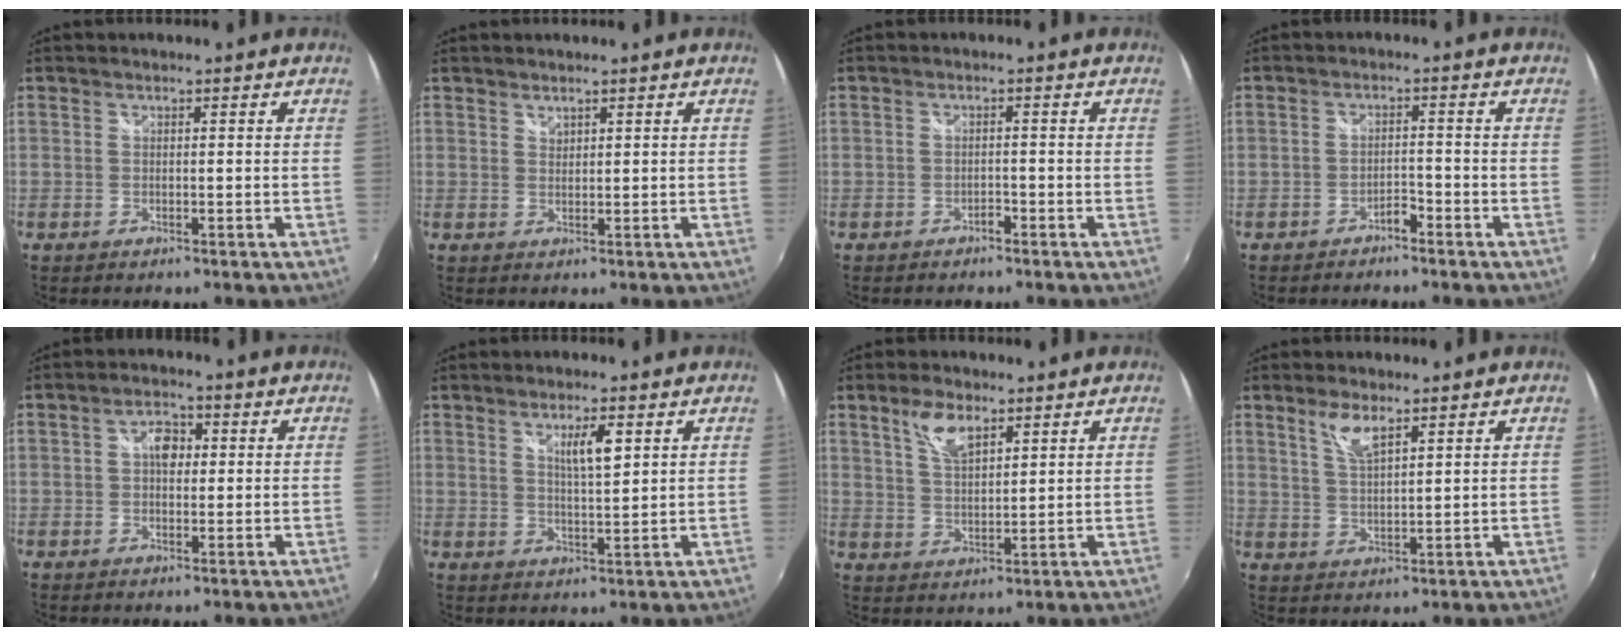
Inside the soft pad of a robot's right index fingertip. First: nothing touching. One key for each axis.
{"total": 1.2, "fx": 1.1, "fy": 0.4, "fz": 0.2, "tx": -0.001, "ty": 0.001, "tz": 0.020}
{"total": 1.1, "fx": -1.0, "fy": 0.5, "fz": 0.3, "tx": -0.008, "ty": 0.001, "tz": -0.017}
{"total": 2.1, "fx": -1.9, "fy": 0.6, "fz": 0.8, "tx": -0.015, "ty": 0.003, "tz": -0.033}
{"total": 3.7, "fx": 0.4, "fy": 2.5, "fz": 2.7, "tx": -0.042, "ty": 0.011, "tz": 0.004}
{"total": 4.8, "fx": 2.2, "fy": 1.0, "fz": 4.2, "tx": -0.070, "ty": -0.004, "tz": 0.039}
{"total": 6.1, "fx": 3.7, "fy": 2.5, "fz": 4.1, "tx": -0.077, "ty": 0.006, "tz": 0.072}
{"total": 4.6, "fx": 3.0, "fy": 1.2, "fz": 3.3, "tx": -0.065, "ty": -0.002, "tz": 0.058}